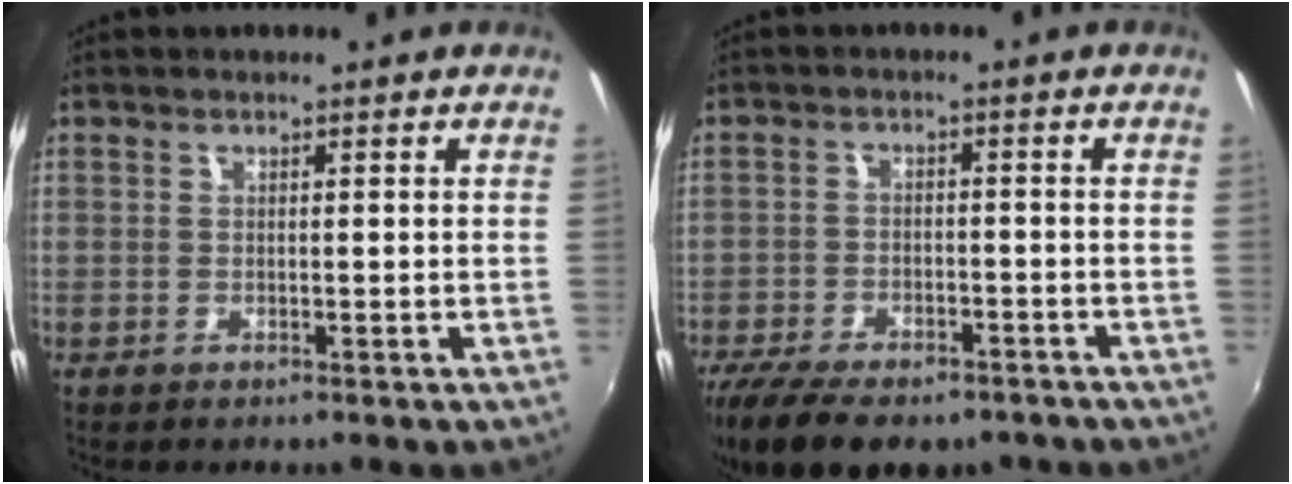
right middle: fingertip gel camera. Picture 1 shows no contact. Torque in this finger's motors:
{"motor_torque": [1.10, -1.03, 0.17, 0.07]}